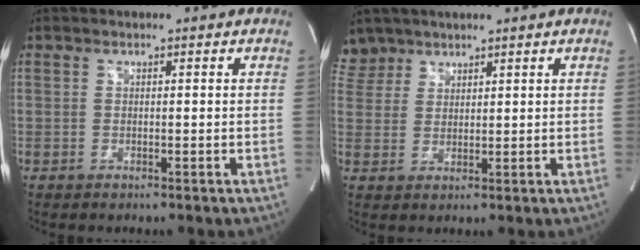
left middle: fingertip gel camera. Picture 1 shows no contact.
{"total": 4.2, "force": [3.6, 2.1, -0.6], "torque": [0.017, 0.009, 0.073]}